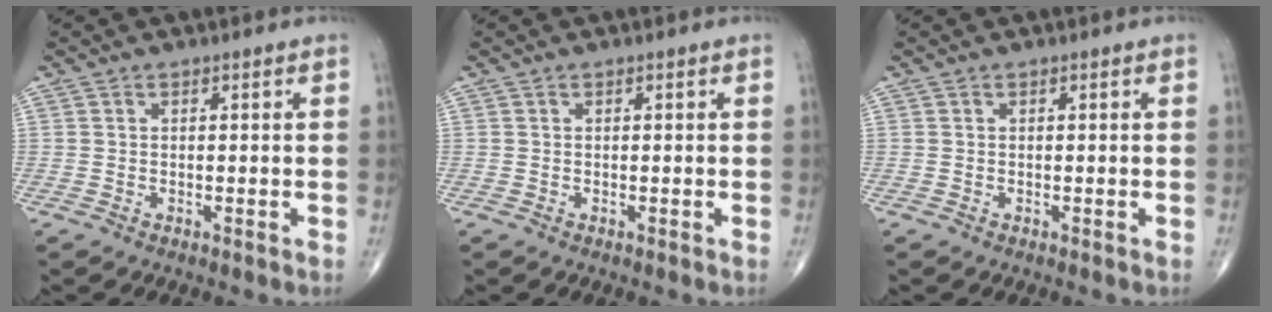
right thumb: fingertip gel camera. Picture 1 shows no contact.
{"total": 0.0}
{"total": 0.0}